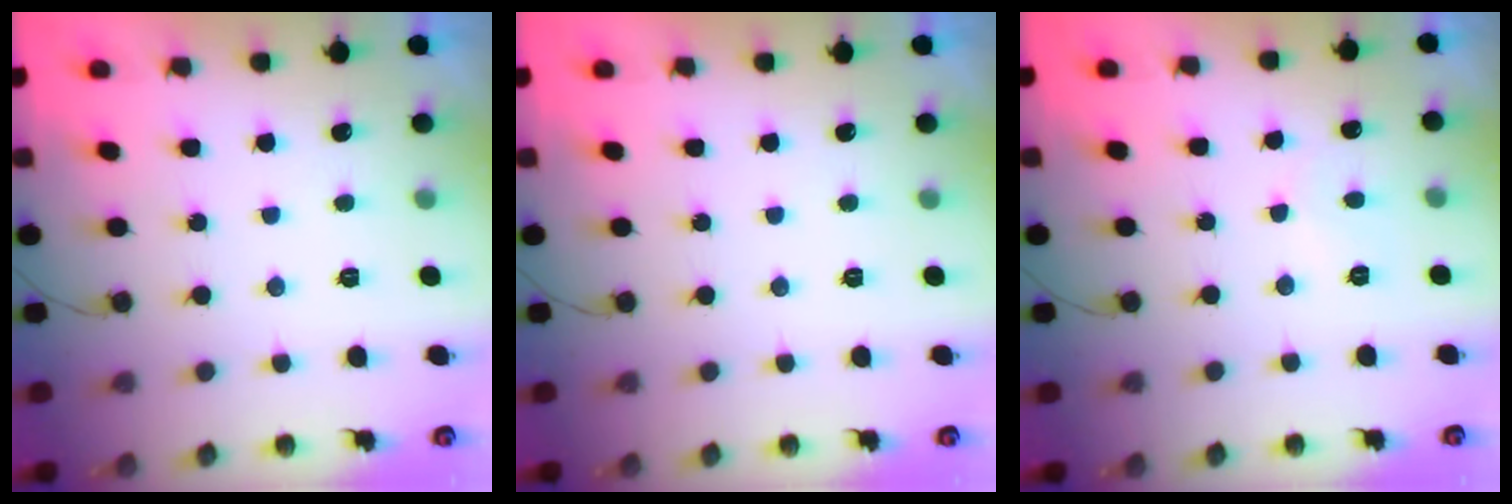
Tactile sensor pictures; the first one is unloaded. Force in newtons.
{"total": 0.0}
{"total": 4.0, "press": 4.0, "slide": 0.4}